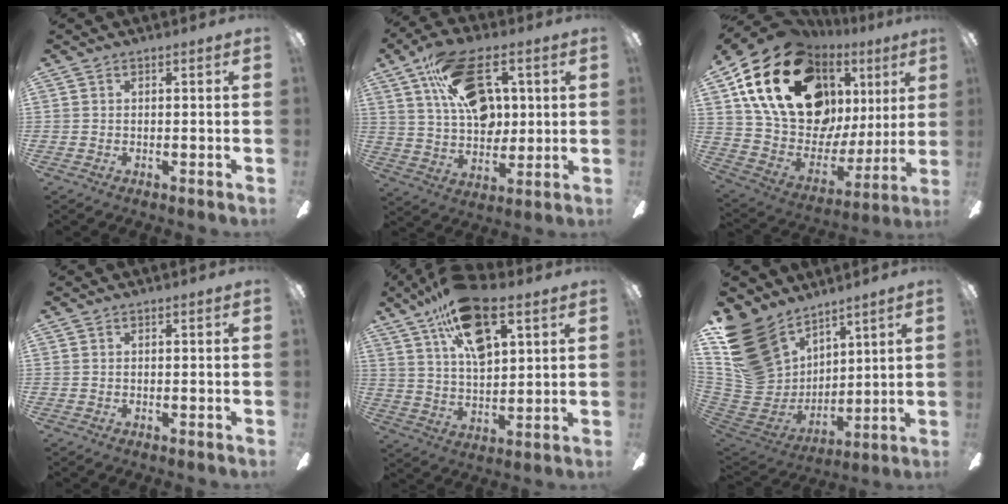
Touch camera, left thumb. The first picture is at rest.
{"total": 19.9, "force": [8.2, 11.9, 13.7], "torque": [-0.229, -0.005, 0.149]}
{"total": 25.5, "force": [12.7, 15.4, 15.8], "torque": [-0.312, -0.062, 0.240]}
{"total": 0.0}
{"total": 16.8, "force": [9.8, 7.5, 11.4], "torque": [-0.194, -0.026, 0.169]}
{"total": 19.6, "force": [11.8, 13.4, 8.1], "torque": [-0.191, -0.067, 0.238]}